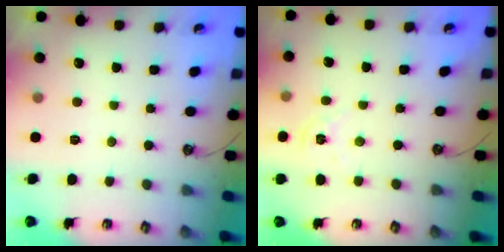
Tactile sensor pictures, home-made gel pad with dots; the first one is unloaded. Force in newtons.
{"total": 2.9, "press": 2.9, "slide": 0.3}